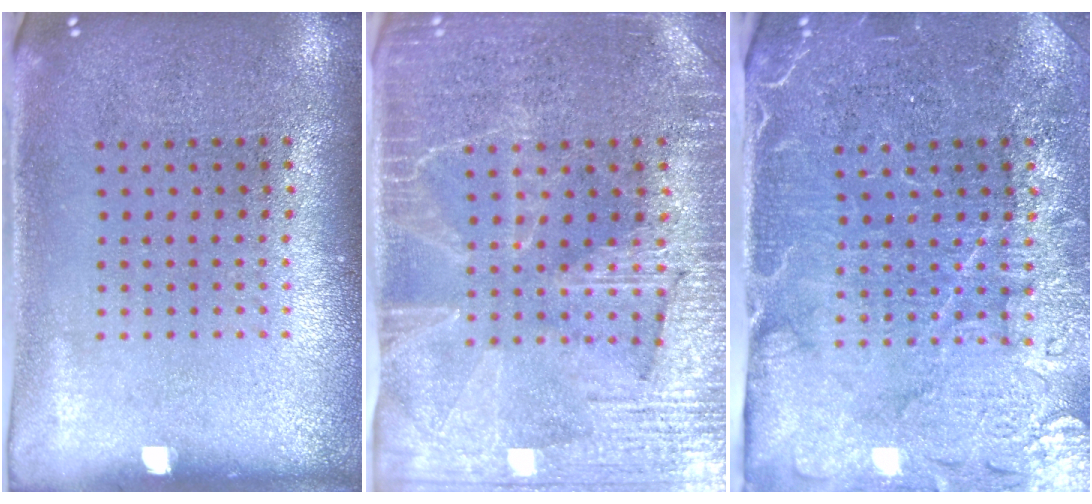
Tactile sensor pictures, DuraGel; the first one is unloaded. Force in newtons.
{"total": 4.0, "press": 3.6, "slide": 1.6}
{"total": 4.6, "press": 4.2, "slide": 1.9}